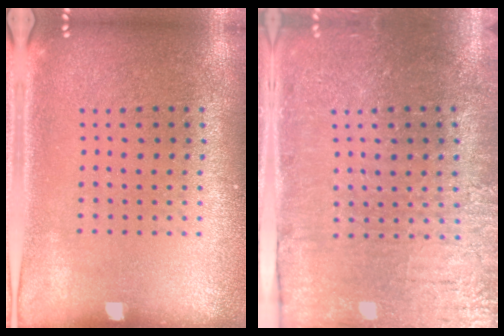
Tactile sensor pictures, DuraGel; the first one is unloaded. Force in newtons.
{"total": 3.9, "press": 3.8, "slide": 0.8}